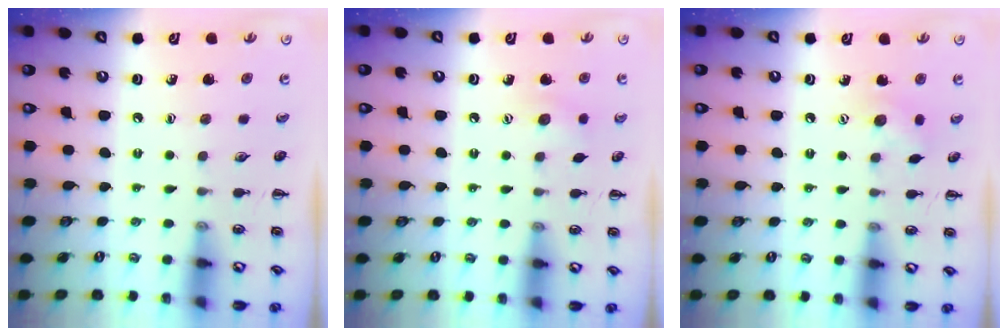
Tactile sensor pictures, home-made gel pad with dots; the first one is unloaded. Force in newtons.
{"total": 6.3, "press": 6.1, "slide": 1.4}
{"total": 6.5, "press": 6.5, "slide": 0.5}